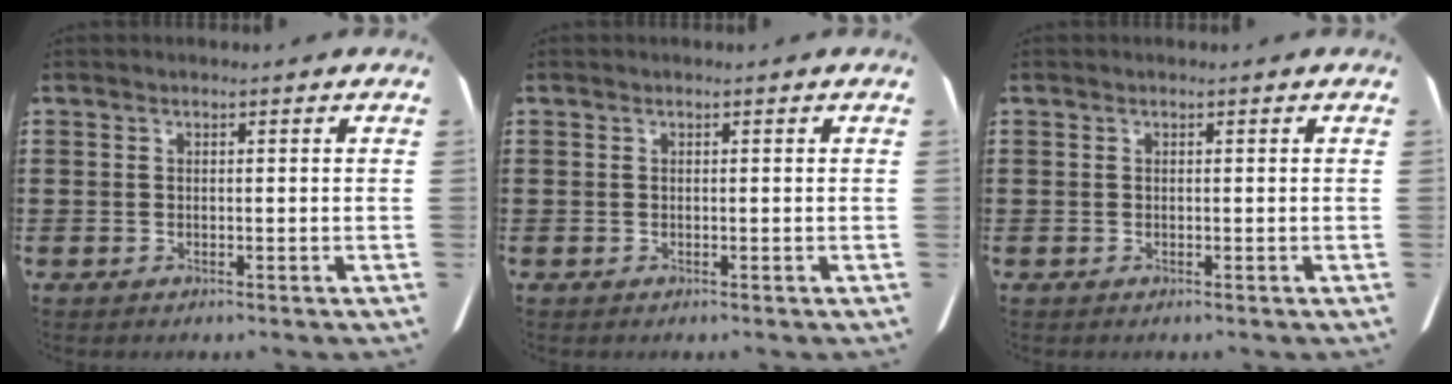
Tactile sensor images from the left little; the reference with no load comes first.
{"total": 0.0}
{"total": 0.0}